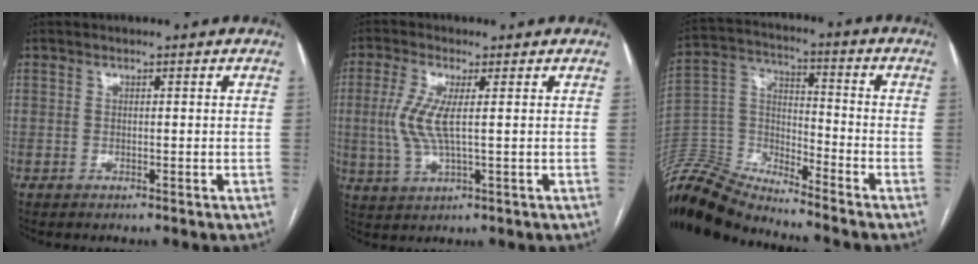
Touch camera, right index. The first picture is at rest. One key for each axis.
{"total": 6.4, "fx": 0.6, "fy": 1.2, "fz": 6.2, "tx": -0.154, "ty": -0.003, "tz": 0.012}
{"total": 14.1, "fx": -13.8, "fy": 1.5, "fz": 2.2, "tx": -0.047, "ty": 0.040, "tz": -0.266}